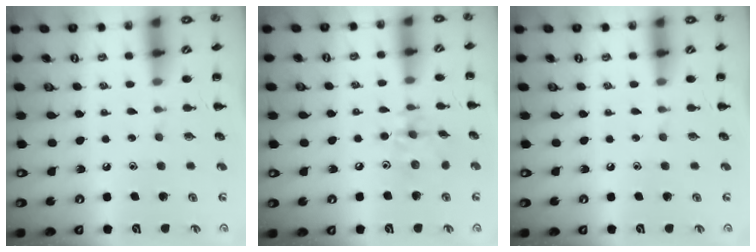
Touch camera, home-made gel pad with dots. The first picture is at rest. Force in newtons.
{"total": 7.6, "press": 7.5, "slide": 0.6}
{"total": 0.0}